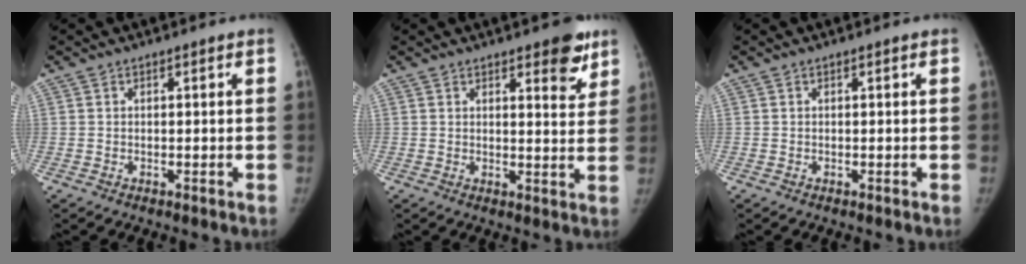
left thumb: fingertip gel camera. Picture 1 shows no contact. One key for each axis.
{"total": 6.6, "fx": 4.3, "fy": 2.3, "fz": 4.5, "tx": -0.032, "ty": -0.024, "tz": 0.050}
{"total": 0.0}